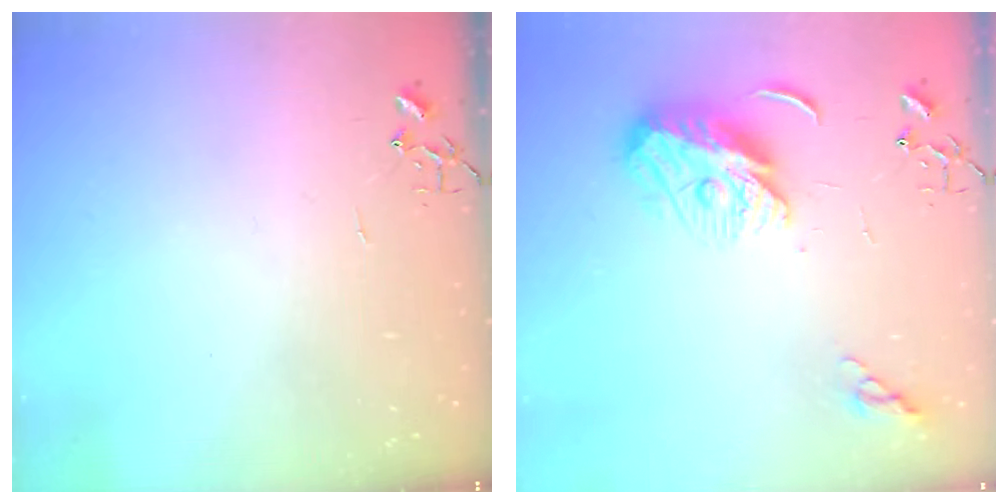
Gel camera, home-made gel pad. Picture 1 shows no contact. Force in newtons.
{"total": 9.7, "press": 9.7, "slide": 0.6}